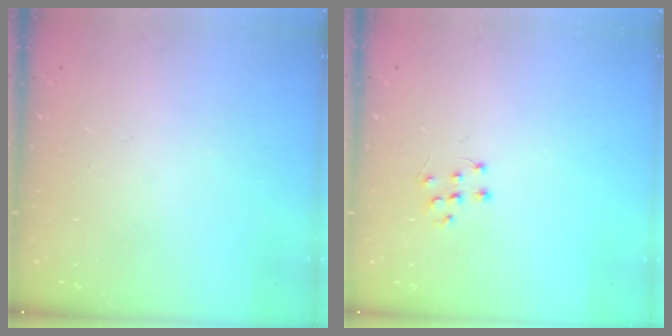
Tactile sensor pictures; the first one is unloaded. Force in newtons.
{"total": 6.1, "press": 6.1, "slide": 0.4}